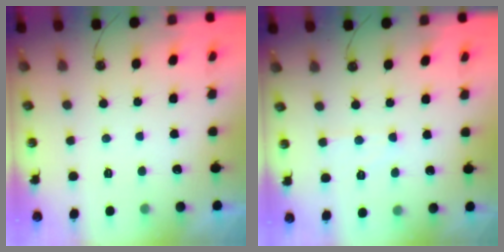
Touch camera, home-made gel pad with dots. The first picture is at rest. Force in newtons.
{"total": 4.8, "press": 4.7, "slide": 0.7}